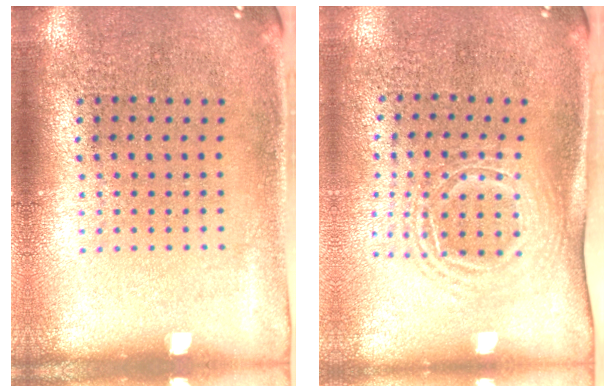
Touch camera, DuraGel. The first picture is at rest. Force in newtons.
{"total": 1.7, "press": 1.2, "slide": 1.1}